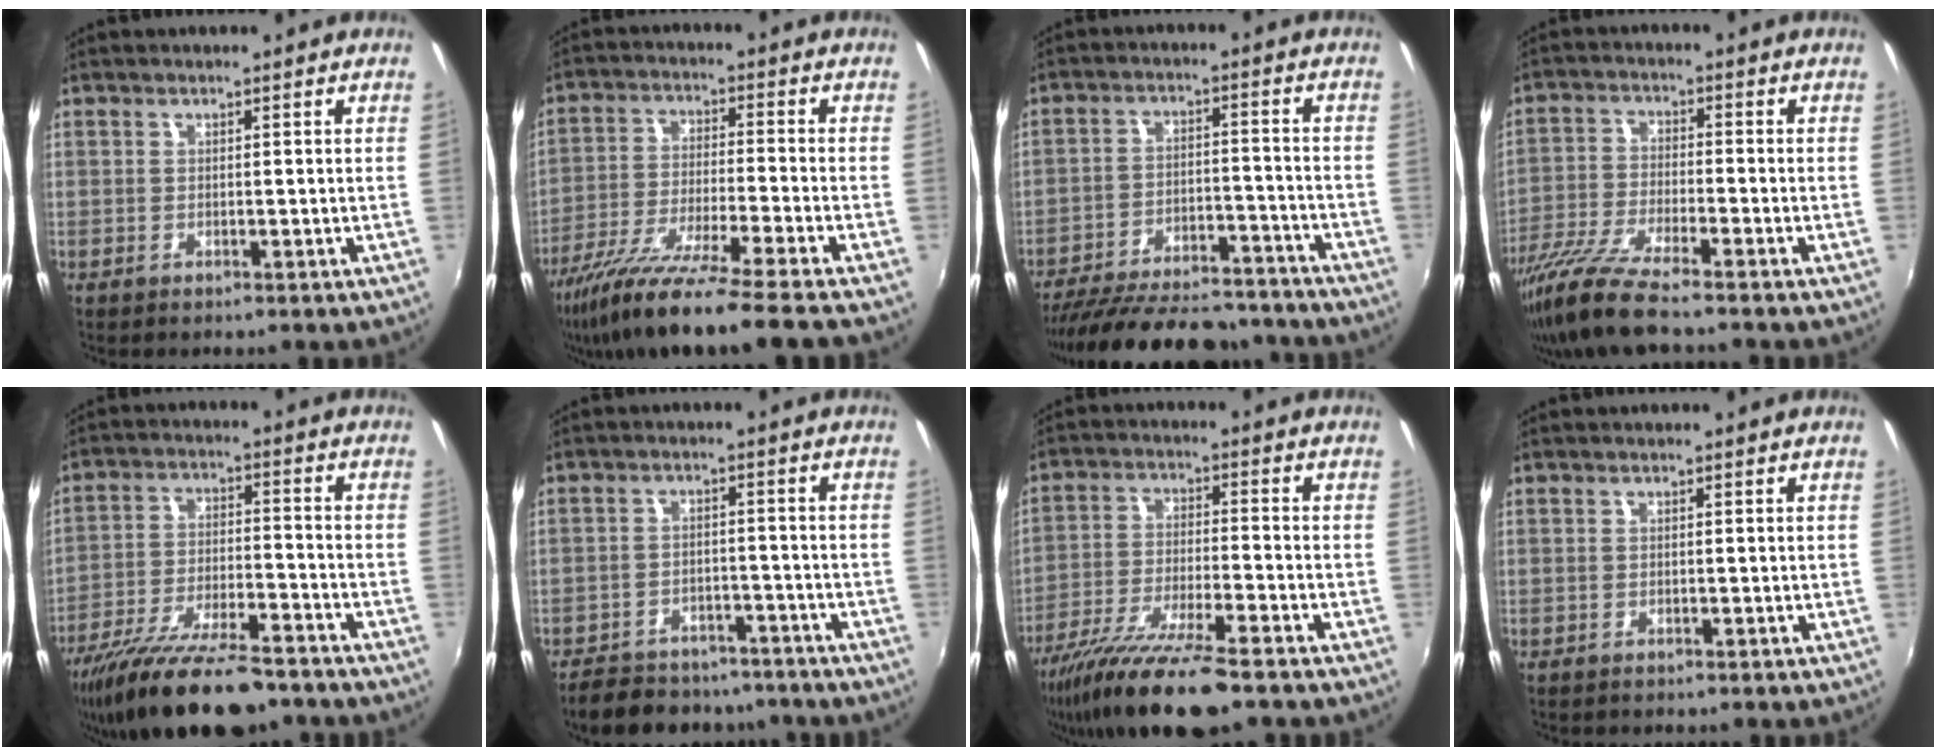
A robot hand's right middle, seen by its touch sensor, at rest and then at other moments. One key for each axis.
{"total": 16.5, "fx": -13.4, "fy": -1.4, "fz": 9.6, "tx": -0.186, "ty": -0.046, "tz": -0.233}
{"total": 25.8, "fx": -22.5, "fy": 7.3, "fz": 10.3, "tx": -0.203, "ty": -0.006, "tz": -0.305}
{"total": 10.7, "fx": -8.6, "fy": 0.3, "fz": 6.3, "tx": -0.137, "ty": -0.026, "tz": -0.165}
{"total": 17.7, "fx": -14.1, "fy": 4.4, "fz": 9.8, "tx": -0.193, "ty": -0.035, "tz": -0.230}
{"total": 15.2, "fx": -12.5, "fy": 6.4, "fz": 5.6, "tx": -0.131, "ty": 0.008, "tz": -0.166}
{"total": 15.6, "fx": -12.0, "fy": 1.3, "fz": 9.8, "tx": -0.197, "ty": -0.037, "tz": -0.214}
{"total": 0.0}